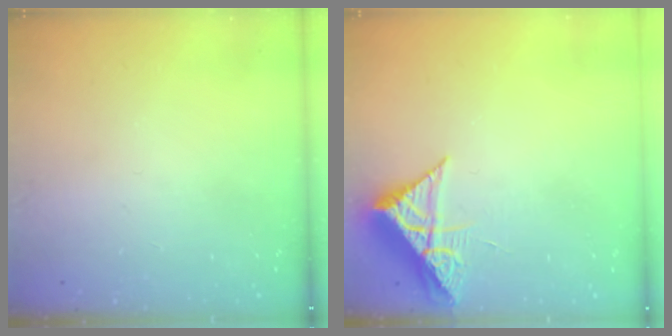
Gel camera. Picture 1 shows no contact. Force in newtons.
{"total": 7.6, "press": 7.6, "slide": 0.4}